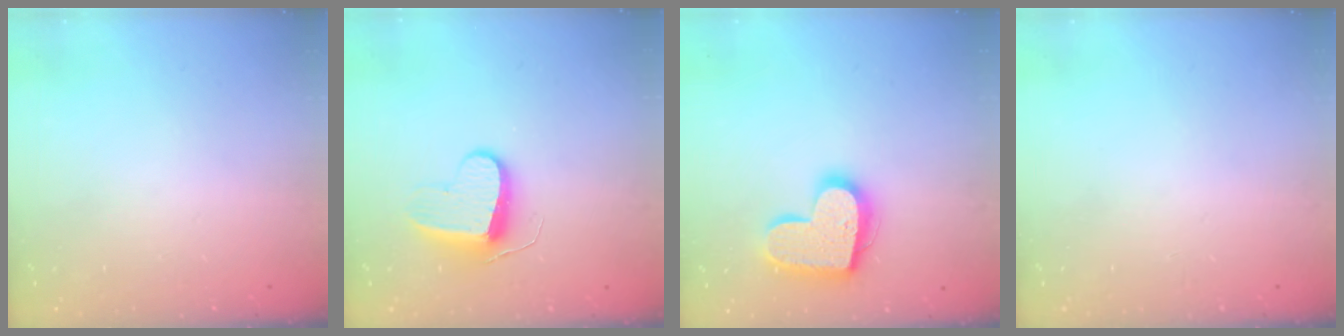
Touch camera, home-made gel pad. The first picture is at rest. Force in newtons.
{"total": 9.2, "press": 9.2, "slide": 0.4}
{"total": 17.3, "press": 17.3, "slide": 1.1}
{"total": 0.0}